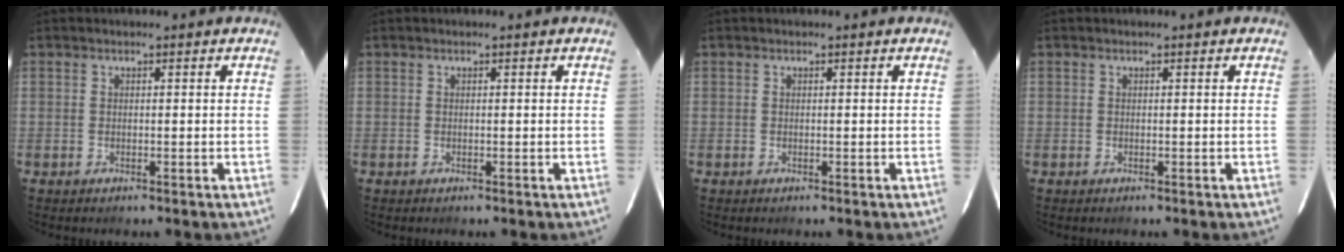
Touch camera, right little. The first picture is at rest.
{"total": 0.0}
{"total": 0.0}
{"total": 0.0}